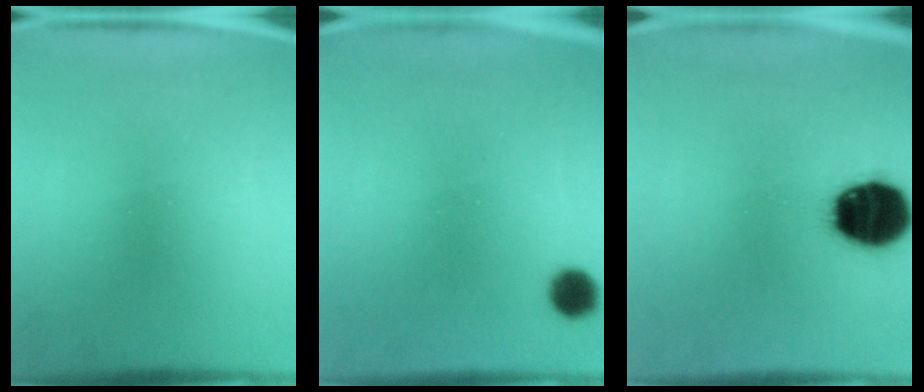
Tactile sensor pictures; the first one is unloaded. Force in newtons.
{"total": 5.0}
{"total": 17.0}